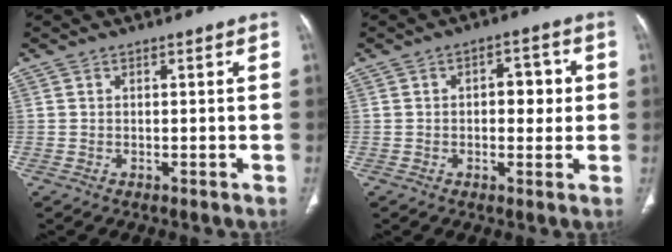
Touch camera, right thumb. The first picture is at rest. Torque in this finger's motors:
{"motor_torque": [-0.29, 0.72, -0.22, 0.33, 0.14]}